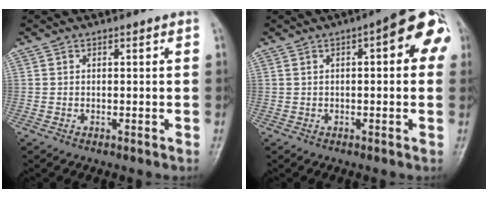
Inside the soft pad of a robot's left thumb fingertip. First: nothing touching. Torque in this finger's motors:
{"motor_torque": [1.16, 1.23, 1.13, -0.12, 0.15]}